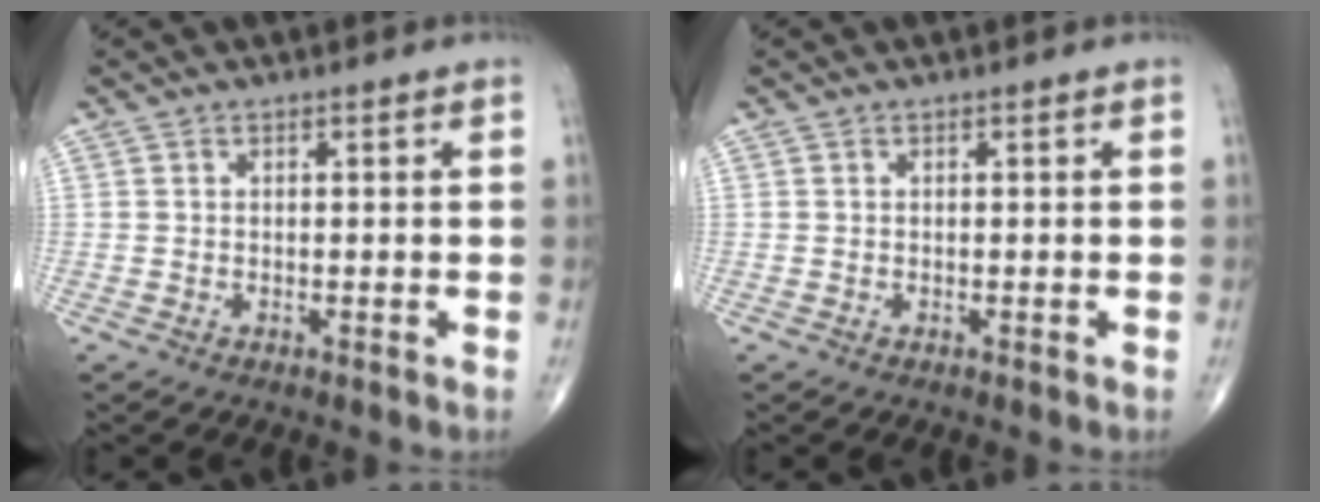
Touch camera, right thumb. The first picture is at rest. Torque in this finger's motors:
{"motor_torque": [-0.08, 0.31, -0.01, 0.01, 0.01]}